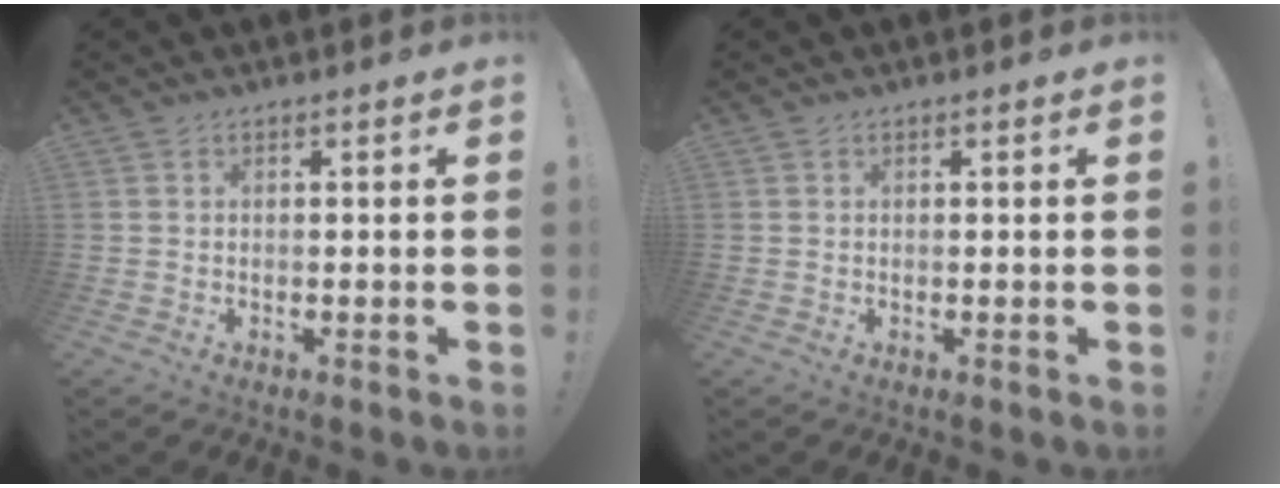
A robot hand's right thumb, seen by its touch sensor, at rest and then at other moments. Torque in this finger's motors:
{"motor_torque": [0.03, 0.01, 0.08, -0.11, 0.04]}